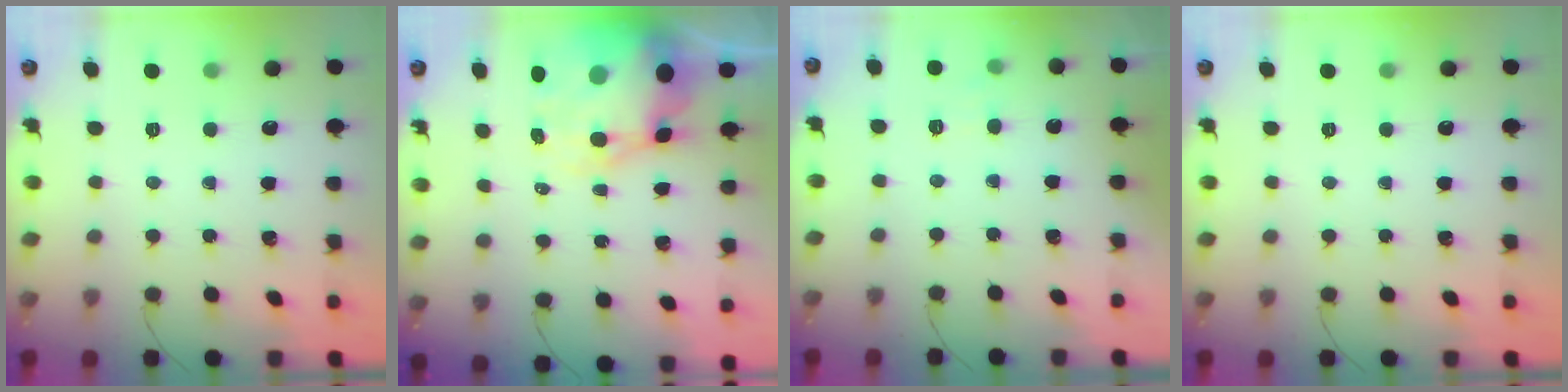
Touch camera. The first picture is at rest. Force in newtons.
{"total": 15.2, "press": 14.7, "slide": 4.0}
{"total": 6.2, "press": 6.0, "slide": 1.5}
{"total": 0.0}